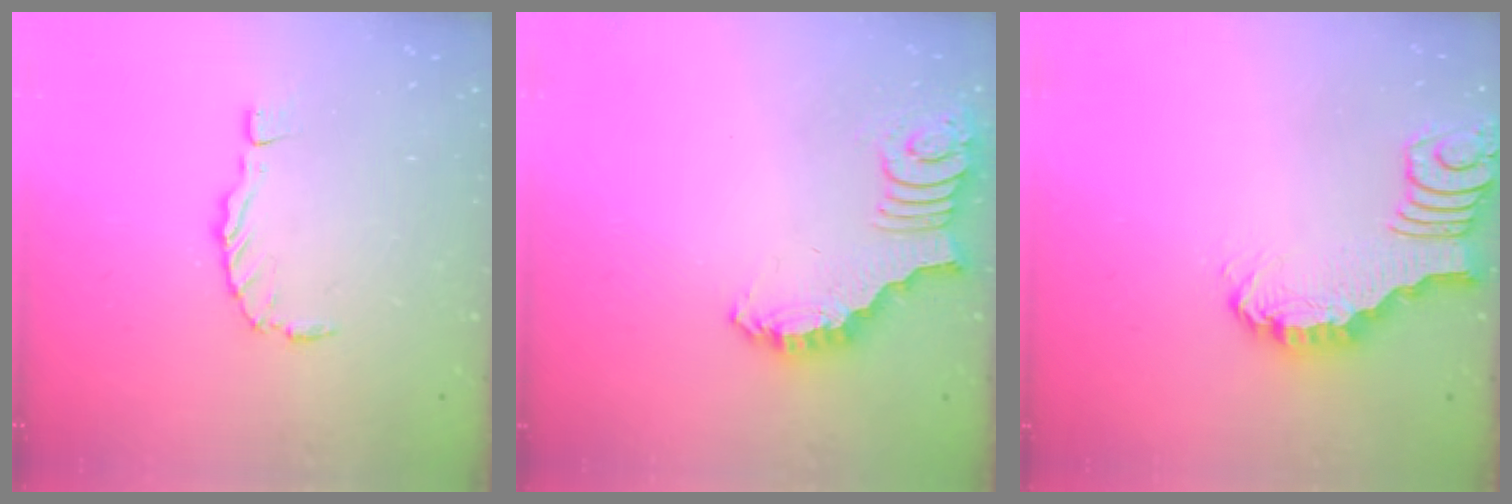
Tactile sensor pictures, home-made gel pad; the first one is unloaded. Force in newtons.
{"total": 2.7, "press": 2.7, "slide": 0.5}
{"total": 2.8, "press": 2.8, "slide": 0.4}